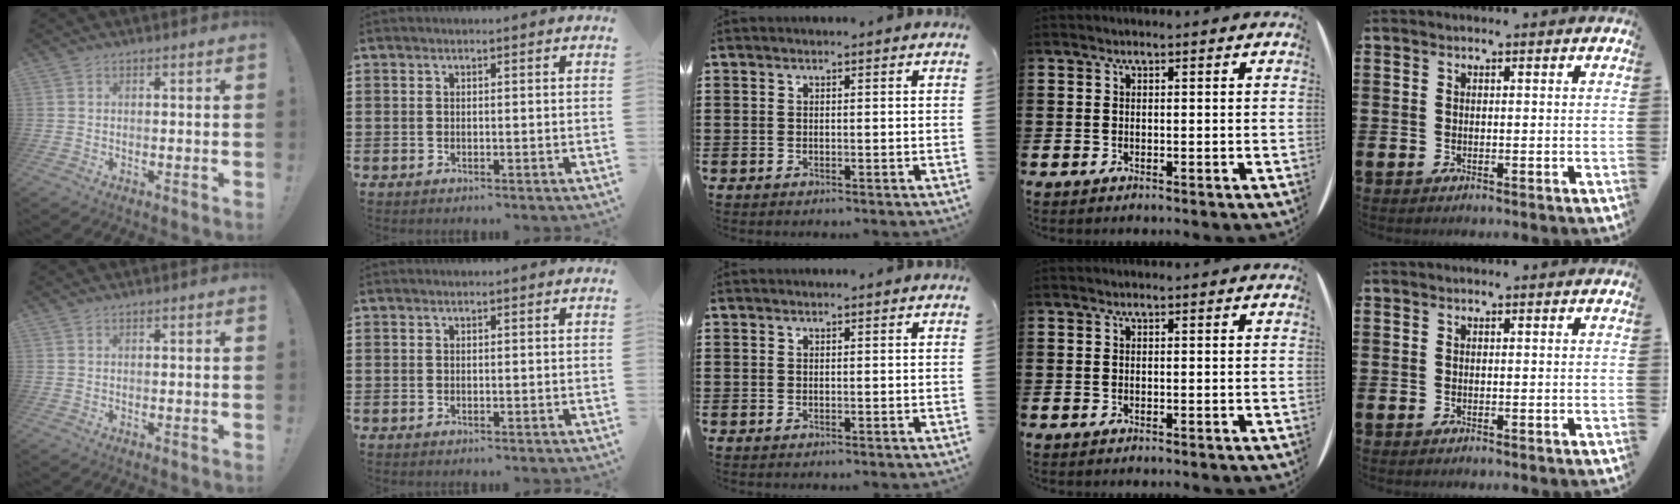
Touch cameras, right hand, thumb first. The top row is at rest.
{}